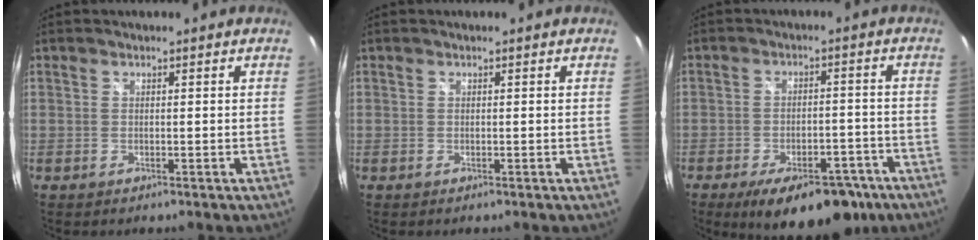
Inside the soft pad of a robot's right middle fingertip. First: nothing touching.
{"total": 0.0}
{"total": 14.6, "force": [-10.0, 6.0, 8.7], "torque": [-0.143, -0.010, -0.135]}